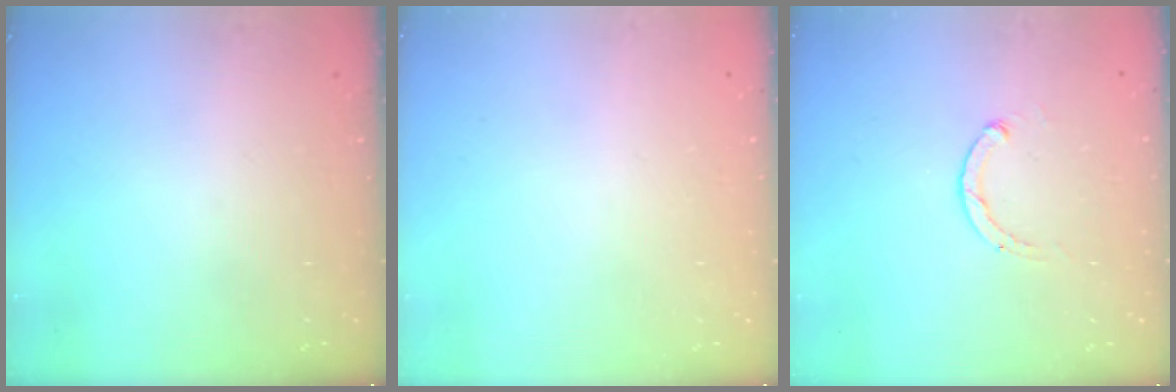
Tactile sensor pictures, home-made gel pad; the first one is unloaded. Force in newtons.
{"total": 2.6, "press": 2.6, "slide": 0.2}
{"total": 1.8, "press": 1.7, "slide": 0.5}